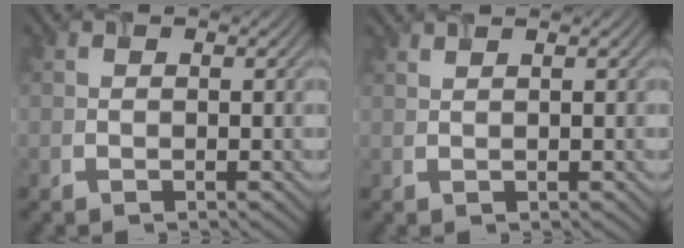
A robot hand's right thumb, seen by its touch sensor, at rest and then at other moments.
{"total": 0.9, "force": [0.4, -0.8, -0.2], "torque": [-0.002, 0.009, 0.016]}